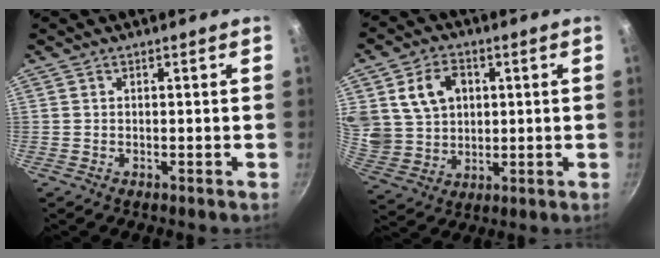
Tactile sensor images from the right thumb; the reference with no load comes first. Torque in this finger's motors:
{"motor_torque": [-0.81, 1.25, 0.69, 0.97, 0.12]}